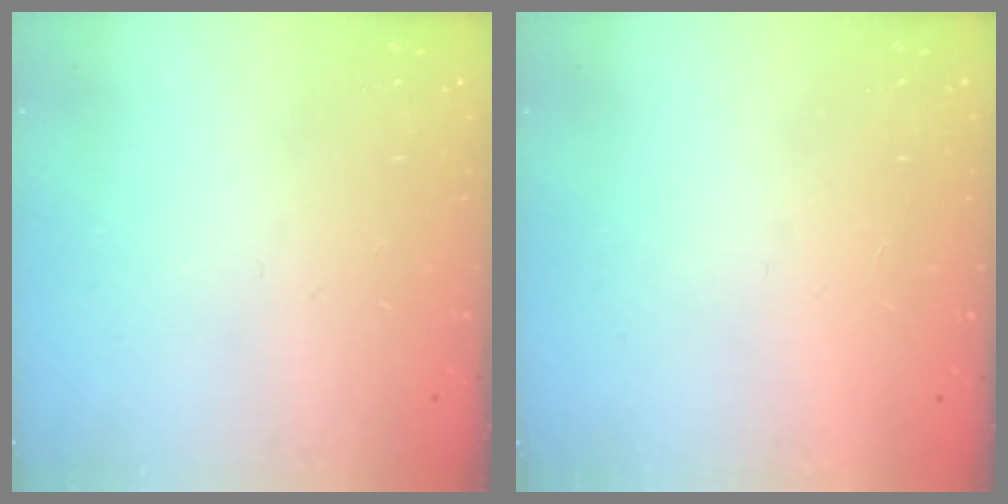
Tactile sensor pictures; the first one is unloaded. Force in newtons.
{"total": 1.6, "press": 1.6, "slide": 0.1}